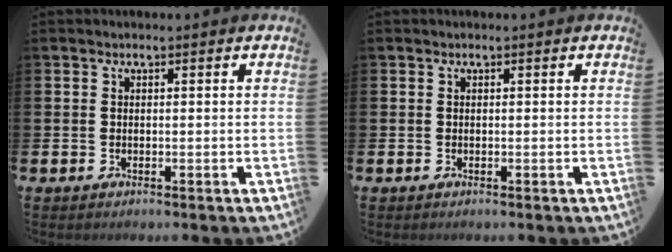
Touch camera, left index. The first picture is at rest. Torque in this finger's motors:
{"motor_torque": [0.00, 0.00, 0.00, 0.01]}